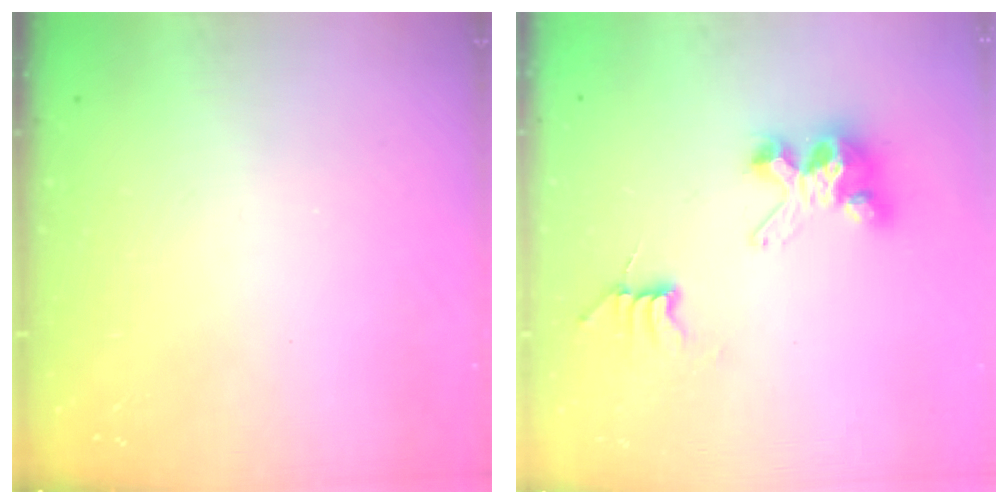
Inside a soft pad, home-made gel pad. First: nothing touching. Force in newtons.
{"total": 7.1, "press": 7.1, "slide": 0.2}